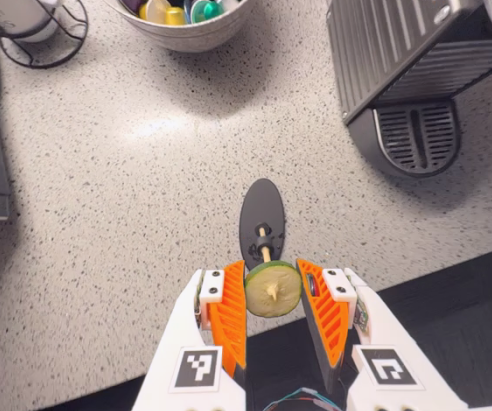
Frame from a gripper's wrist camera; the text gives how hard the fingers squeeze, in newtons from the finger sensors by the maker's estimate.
{"total": 10.7, "left": 11.6, "right": 9.8}